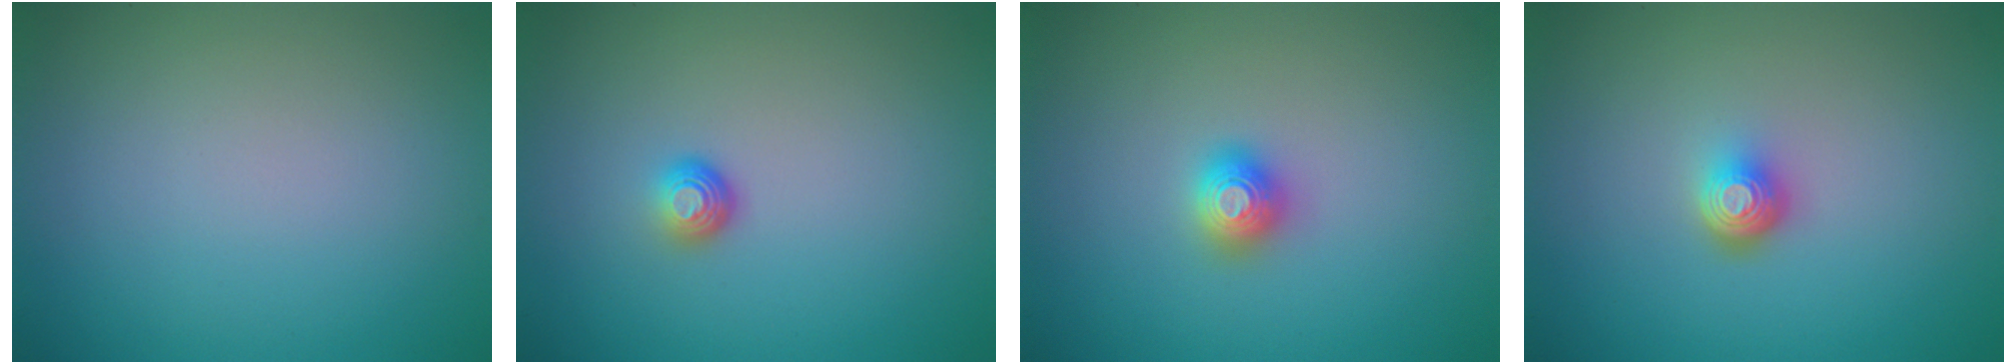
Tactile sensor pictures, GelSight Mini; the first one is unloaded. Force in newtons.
{"total": 1.6, "press": 1.0, "slide": 1.3}
{"total": 2.0, "press": 2.0, "slide": 0.2}
{"total": 2.2, "press": 1.4, "slide": 1.7}